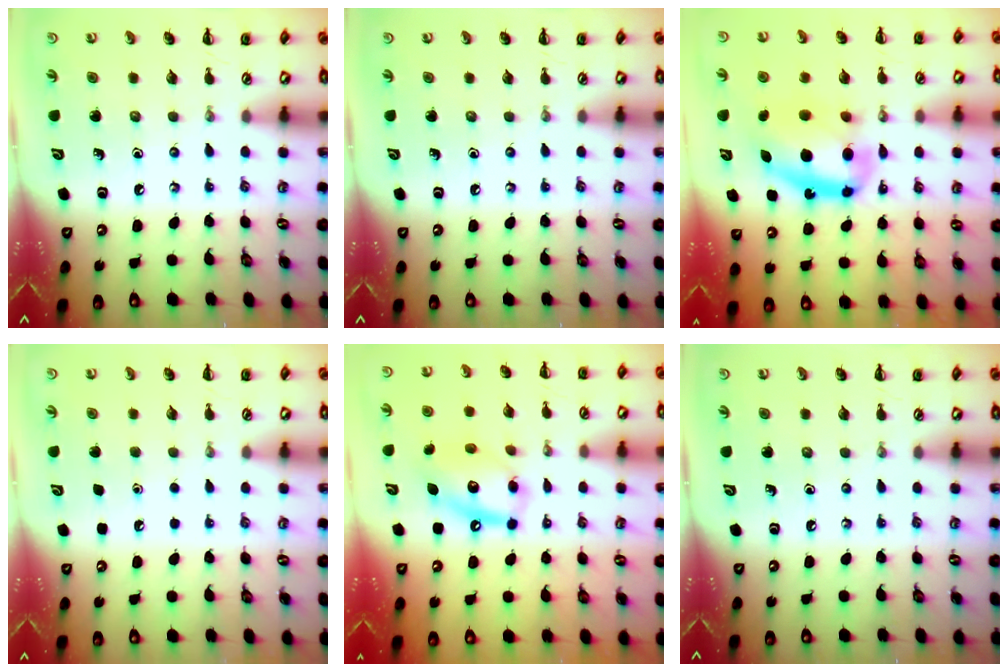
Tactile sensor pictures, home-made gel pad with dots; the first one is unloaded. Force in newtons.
{"total": 0.0}
{"total": 12.5, "press": 12.1, "slide": 3.1}
{"total": 1.6, "press": 1.6, "slide": 0.1}
{"total": 13.8, "press": 13.6, "slide": 2.5}
{"total": 0.0}